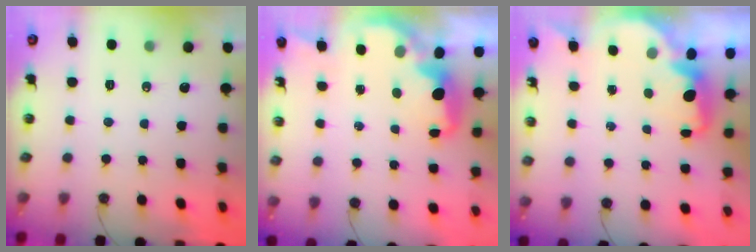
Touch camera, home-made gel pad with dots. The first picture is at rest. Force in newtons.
{"total": 3.0, "press": 2.9, "slide": 0.6}
{"total": 2.4, "press": 2.3, "slide": 0.6}